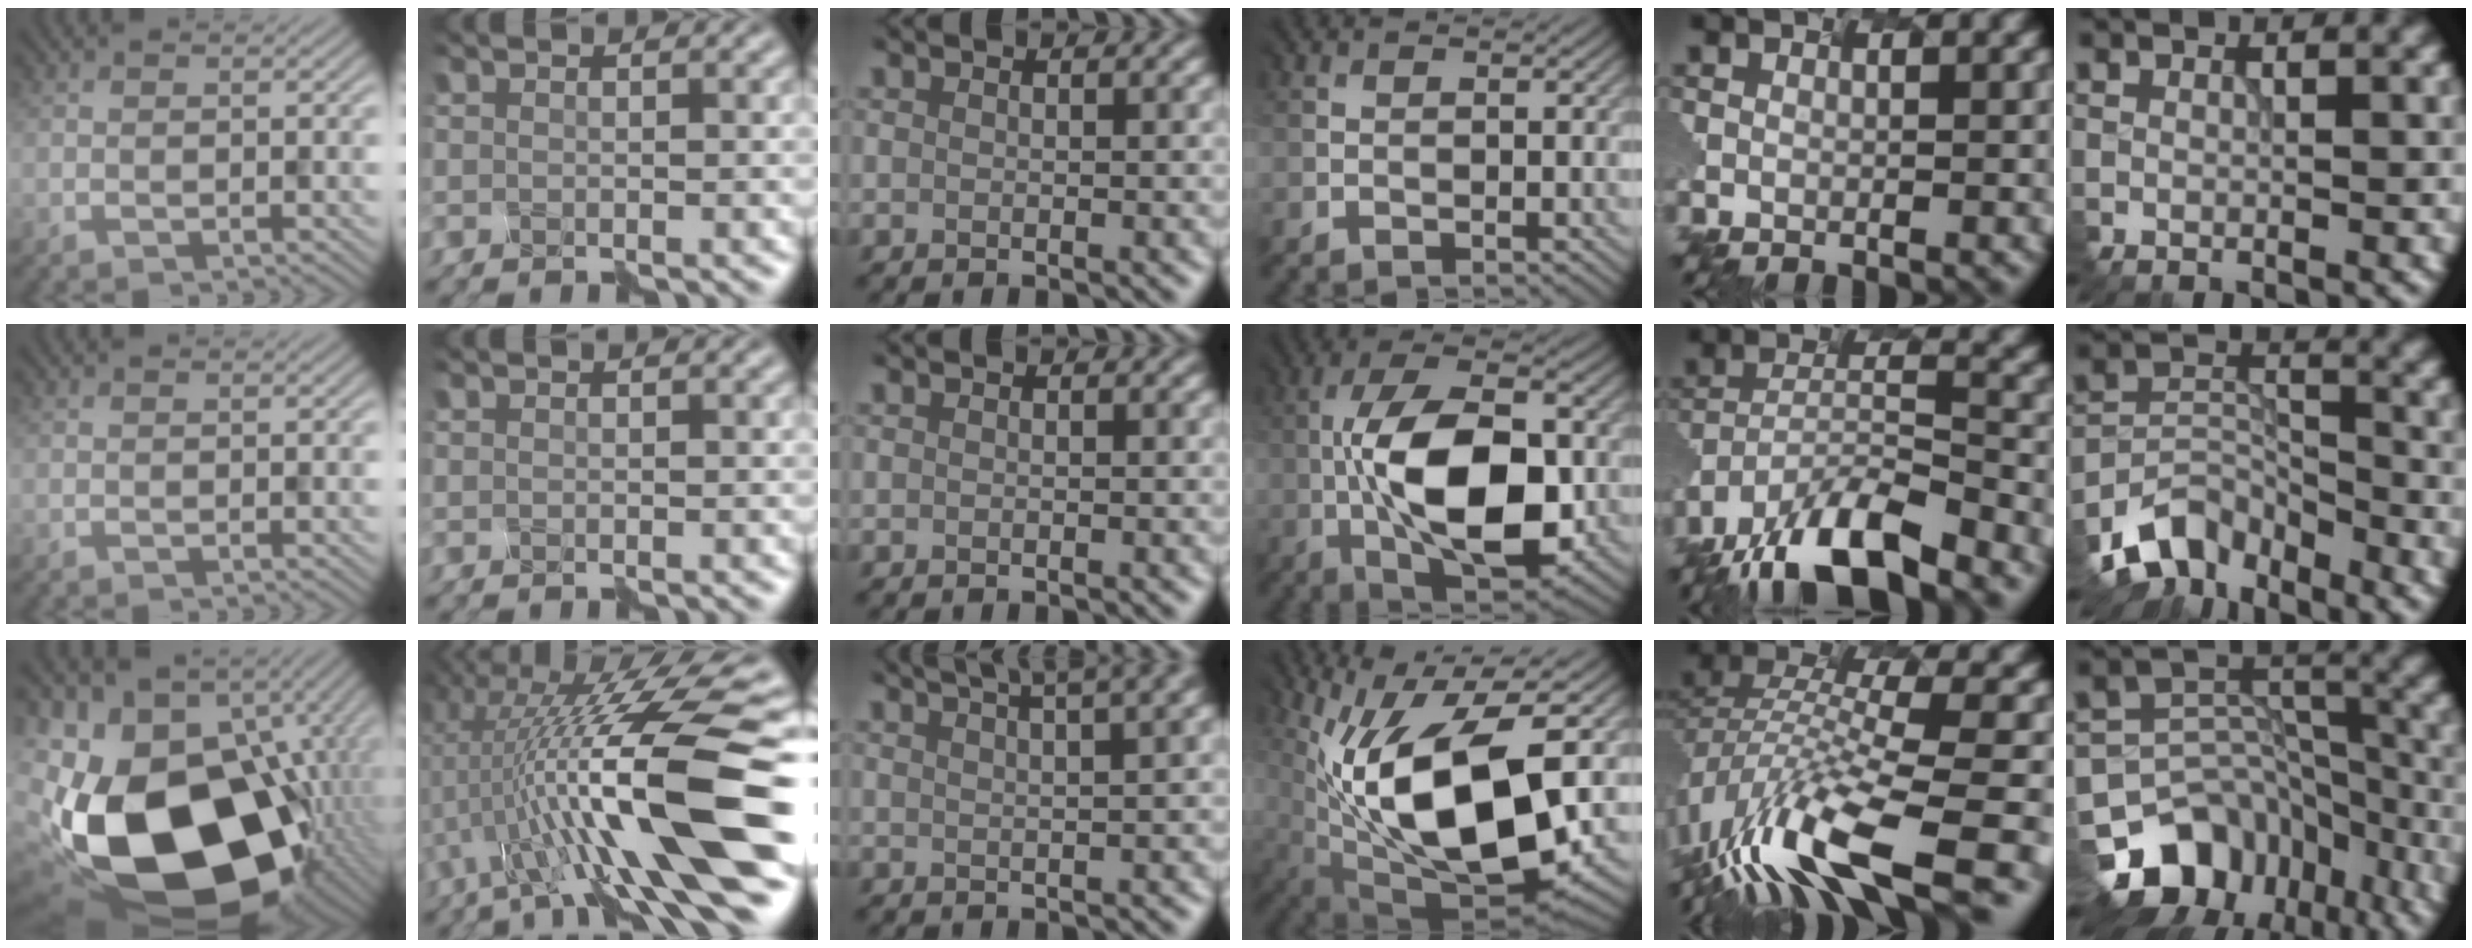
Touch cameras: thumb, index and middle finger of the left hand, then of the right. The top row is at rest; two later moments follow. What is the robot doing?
{"motion": "disassemble", "object": "markers"}